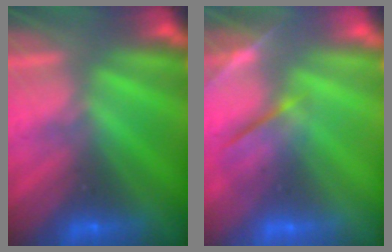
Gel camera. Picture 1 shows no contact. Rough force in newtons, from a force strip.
{"total": 4.3}